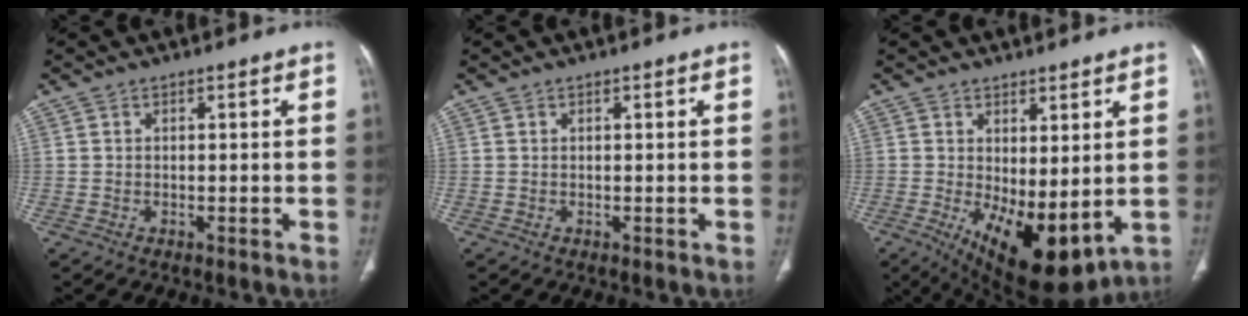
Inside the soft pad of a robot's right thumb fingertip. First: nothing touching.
{"total": 0.0}
{"total": 13.2, "force": [-1.5, 5.8, 11.8], "torque": [-0.178, -0.025, 0.000]}